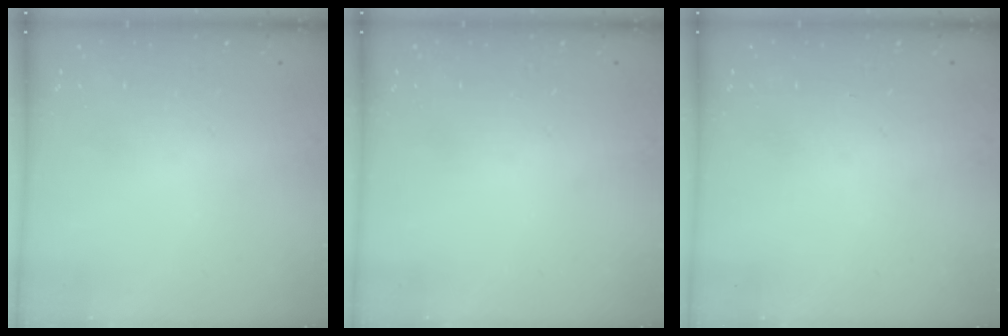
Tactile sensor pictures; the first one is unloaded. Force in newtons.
{"total": 0.0}
{"total": 0.0}